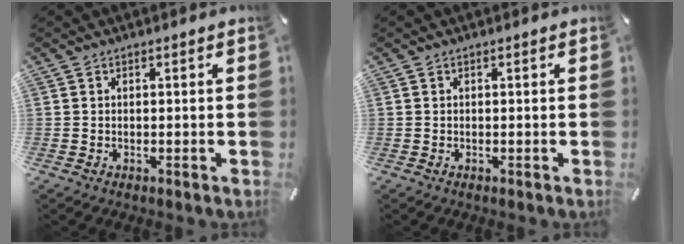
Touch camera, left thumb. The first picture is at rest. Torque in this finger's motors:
{"motor_torque": [0.00, 0.00, 0.00, 0.00, 0.00]}